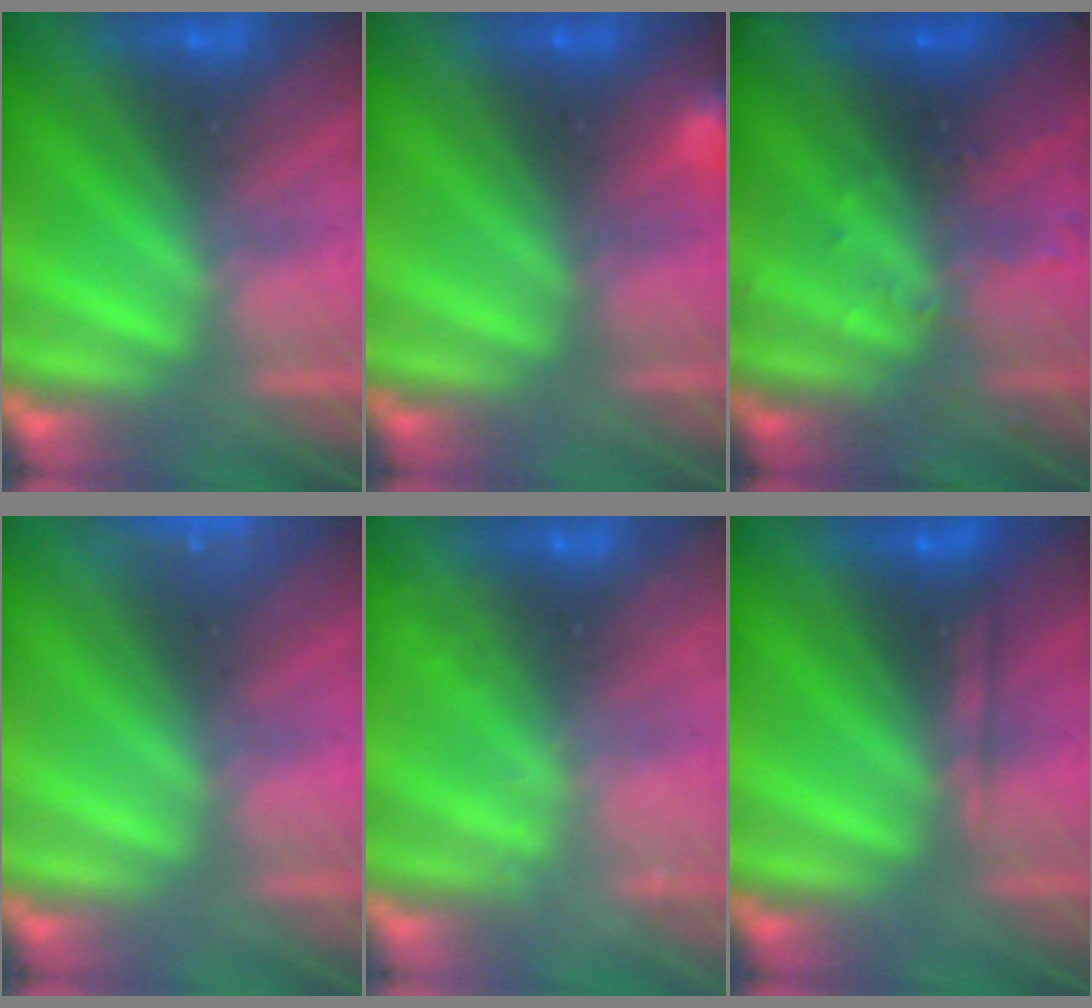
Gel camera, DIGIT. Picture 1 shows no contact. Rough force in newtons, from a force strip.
{"total": 2.9}
{"total": 2.9}
{"total": 2.4}
{"total": 2.3}
{"total": 2.1}